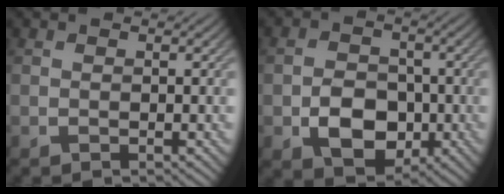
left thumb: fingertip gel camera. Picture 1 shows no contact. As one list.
[{"total": 6.7, "force": [-2.0, 5.0, 4.0], "torque": [-0.072, -0.006, -0.040]}]